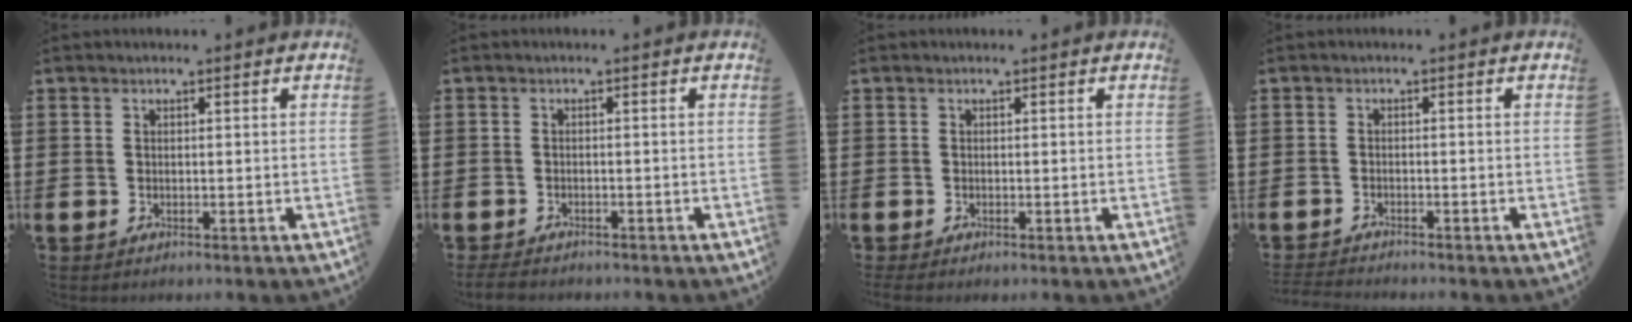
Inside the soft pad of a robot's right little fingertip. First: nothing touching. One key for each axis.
{"total": 1.3, "fx": -1.1, "fy": 0.4, "fz": 0.5, "tx": -0.012, "ty": 0.002, "tz": -0.025}
{"total": 0.0}
{"total": 1.2, "fx": -1.2, "fy": 0.0, "fz": 0.1, "tx": -0.004, "ty": 0.001, "tz": -0.024}